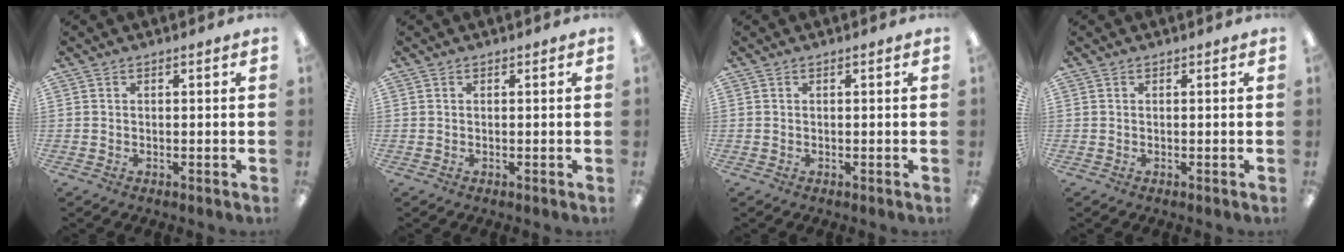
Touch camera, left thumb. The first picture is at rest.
{"total": 0.0}
{"total": 0.0}
{"total": 0.0}